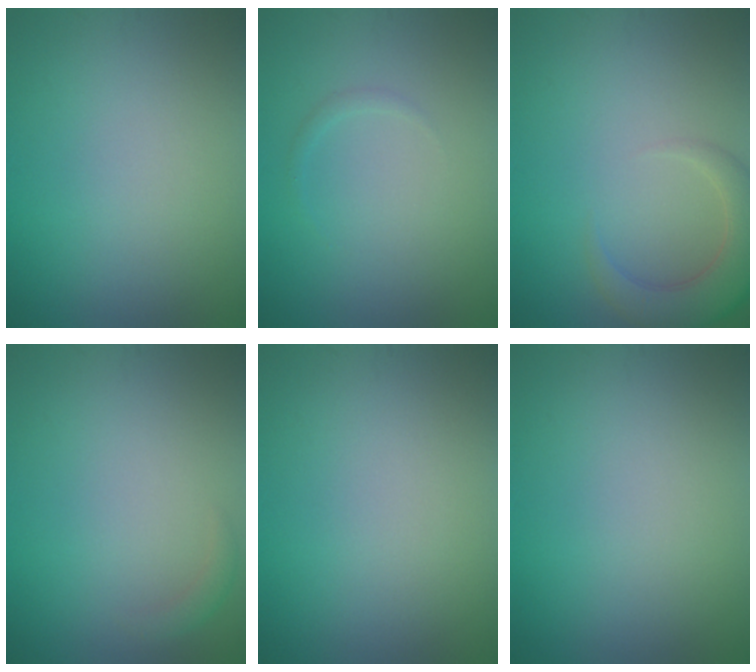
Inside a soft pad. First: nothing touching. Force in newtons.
{"total": 0.6, "press": 0.6, "slide": 0.1}
{"total": 4.7, "press": 4.6, "slide": 0.8}
{"total": 1.0, "press": 1.0, "slide": 0.0}
{"total": 0.0}
{"total": 0.0}